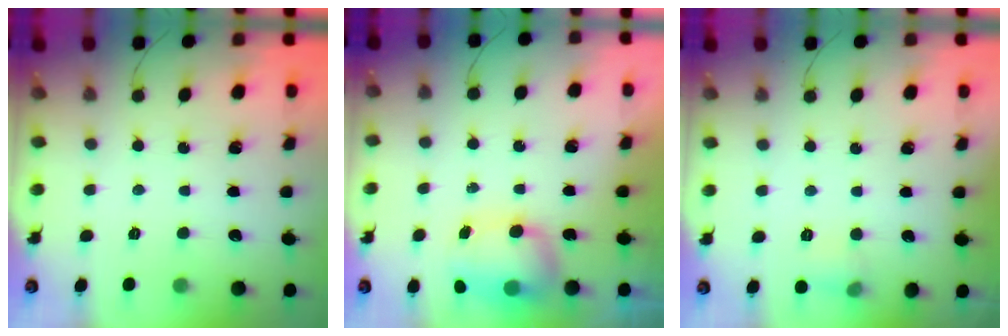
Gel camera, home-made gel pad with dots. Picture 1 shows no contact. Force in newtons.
{"total": 7.7, "press": 7.5, "slide": 1.7}
{"total": 5.5, "press": 5.2, "slide": 1.9}